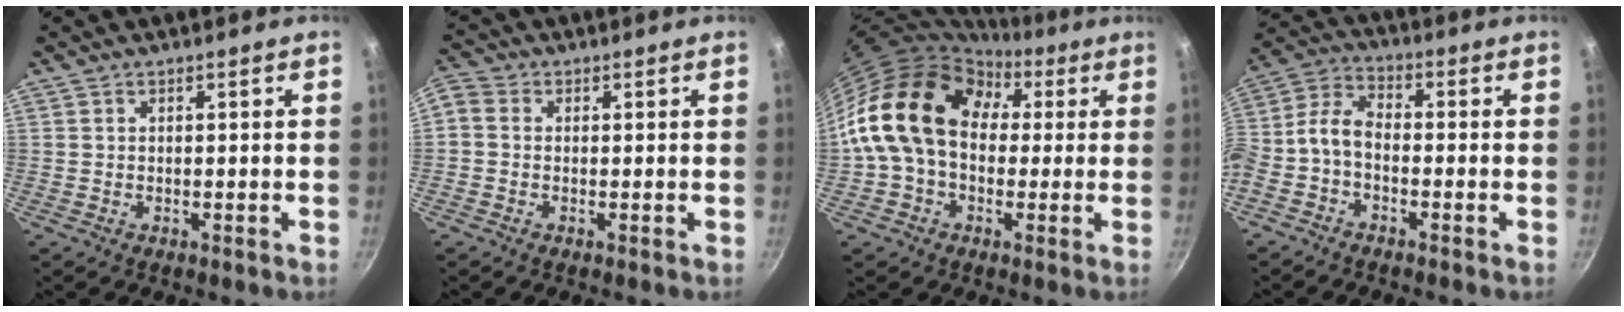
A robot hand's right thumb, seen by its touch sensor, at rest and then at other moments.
{"total": 3.7, "force": [-0.4, 3.0, 2.2], "torque": [-0.059, 0.013, -0.026]}
{"total": 19.1, "force": [3.0, 14.0, 12.6], "torque": [-0.202, 0.038, 0.037]}
{"total": 7.5, "force": [-2.3, 4.5, 5.6], "torque": [-0.130, 0.043, -0.060]}